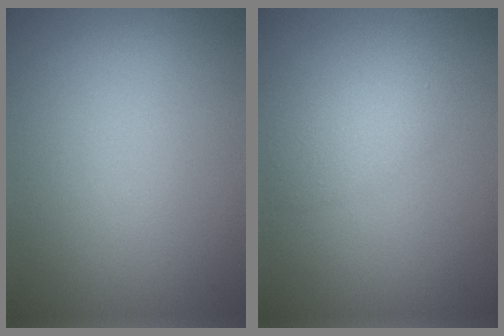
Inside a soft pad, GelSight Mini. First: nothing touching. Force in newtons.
{"total": 2.1, "press": 2.1, "slide": 0.0}